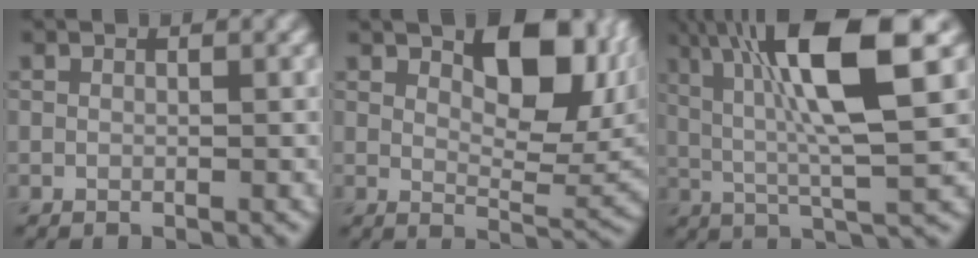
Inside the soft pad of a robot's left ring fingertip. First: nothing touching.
{"total": 8.8, "force": [3.5, 4.0, 7.0], "torque": [-0.099, -0.006, 0.057]}
{"total": 10.5, "force": [3.1, 2.0, 9.8], "torque": [-0.164, 0.006, 0.052]}